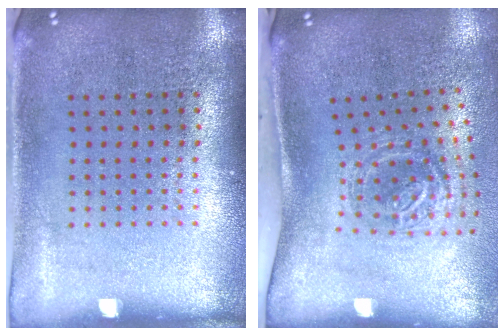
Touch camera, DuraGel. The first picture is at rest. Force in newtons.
{"total": 1.8, "press": 1.2, "slide": 1.3}